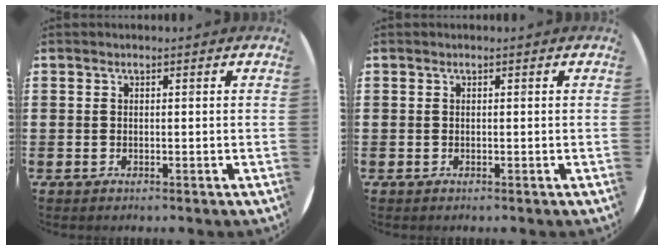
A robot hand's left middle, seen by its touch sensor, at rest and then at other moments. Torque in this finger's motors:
{"motor_torque": [-0.14, 0.14, 0.00, 0.00]}